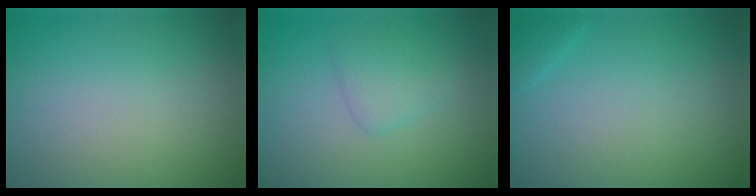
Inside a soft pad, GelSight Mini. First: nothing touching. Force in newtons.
{"total": 1.6, "press": 1.6, "slide": 0.1}
{"total": 0.7, "press": 0.7, "slide": 0.1}